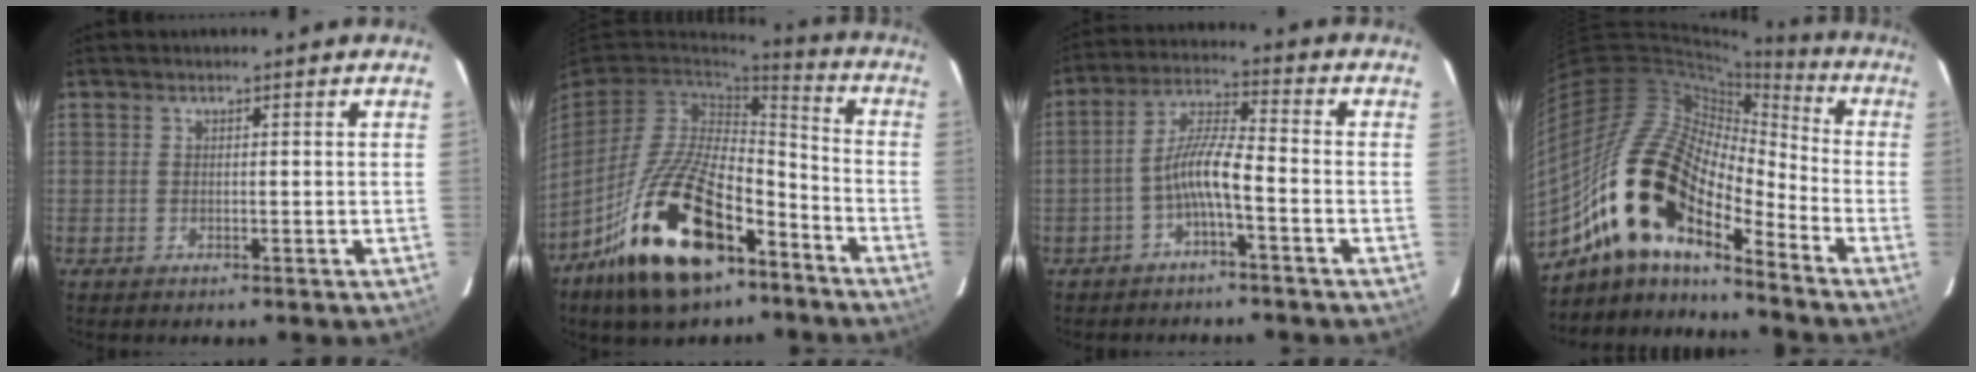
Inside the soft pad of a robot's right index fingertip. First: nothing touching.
{"total": 22.6, "force": [-12.9, 10.5, 15.3], "torque": [-0.298, -0.005, -0.218]}
{"total": 6.6, "force": [-3.0, 0.7, 5.8], "torque": [-0.129, 0.016, -0.058]}
{"total": 20.9, "force": [-13.4, 8.3, 13.8], "torque": [-0.249, -0.015, -0.270]}